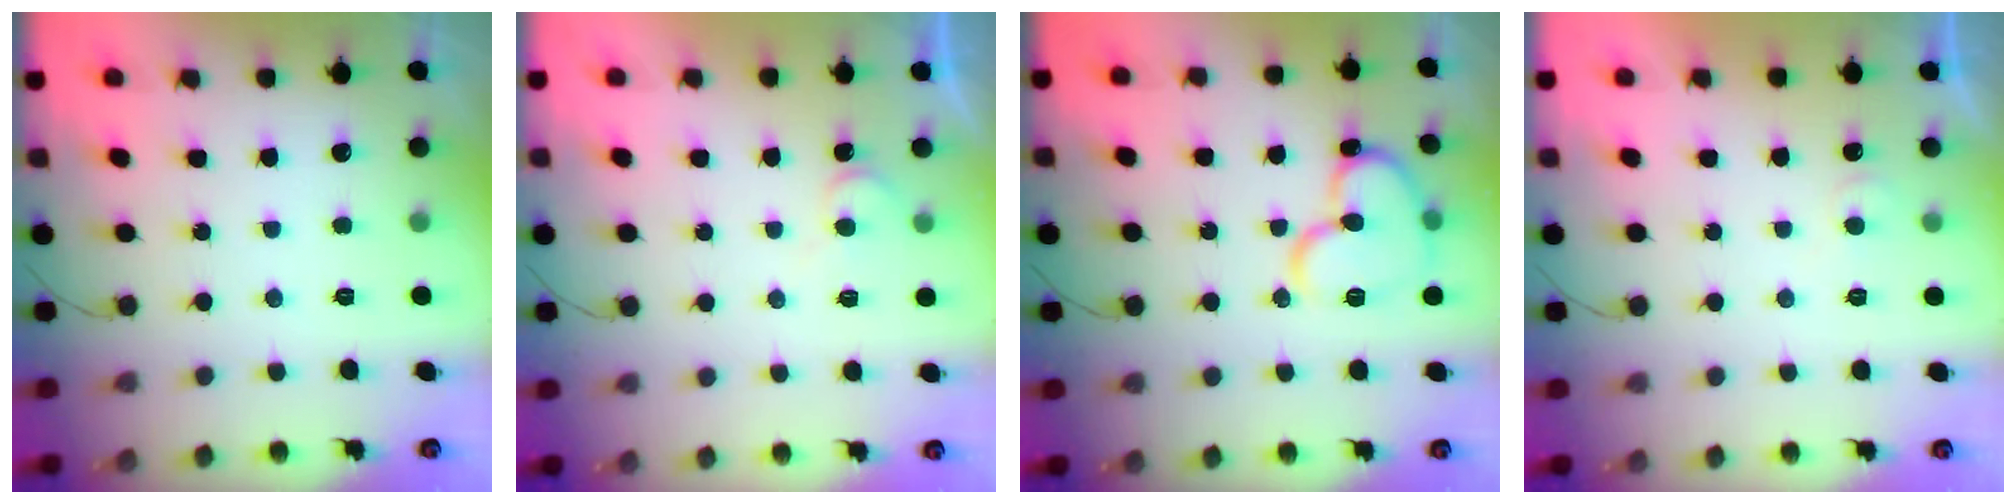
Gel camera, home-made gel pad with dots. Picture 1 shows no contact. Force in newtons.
{"total": 4.4, "press": 4.3, "slide": 0.3}
{"total": 14.6, "press": 14.5, "slide": 1.8}
{"total": 3.9, "press": 3.8, "slide": 0.4}